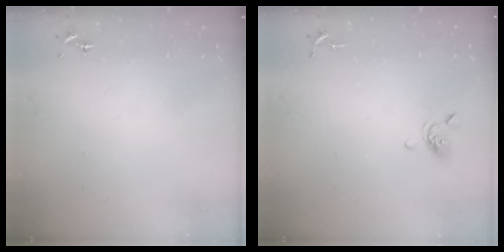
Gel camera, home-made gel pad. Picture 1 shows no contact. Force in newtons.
{"total": 6.2, "press": 6.1, "slide": 1.1}